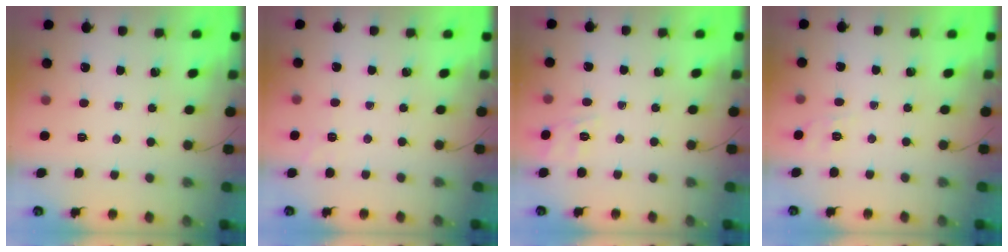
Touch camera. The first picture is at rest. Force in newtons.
{"total": 2.3, "press": 1.5, "slide": 1.7}
{"total": 4.2, "press": 3.8, "slide": 1.7}
{"total": 4.2, "press": 3.7, "slide": 1.9}